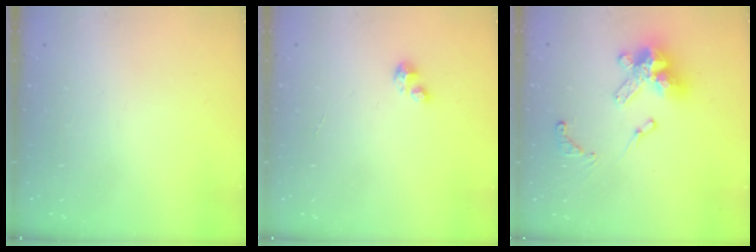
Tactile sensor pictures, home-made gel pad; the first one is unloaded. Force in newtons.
{"total": 2.0, "press": 2.0, "slide": 0.2}
{"total": 14.1, "press": 14.1, "slide": 0.9}